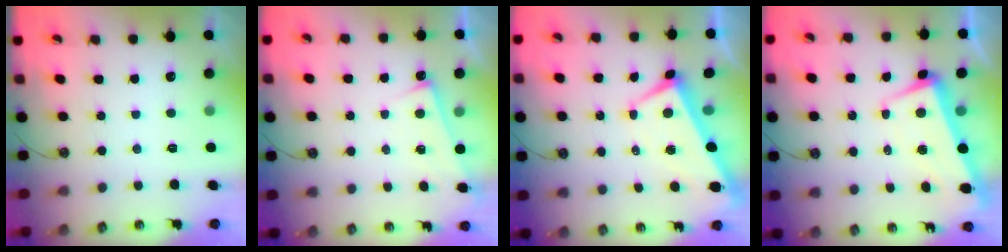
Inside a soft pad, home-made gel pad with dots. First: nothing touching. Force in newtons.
{"total": 2.5, "press": 2.5, "slide": 0.4}
{"total": 0.9, "press": 0.4, "slide": 0.9}
{"total": 2.1, "press": 0.6, "slide": 2.0}